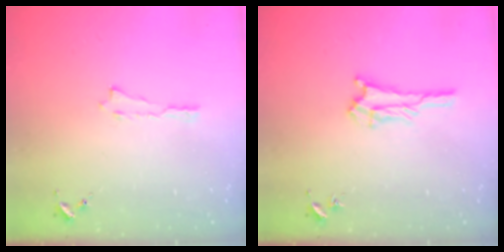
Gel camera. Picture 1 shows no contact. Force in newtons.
{"total": 2.3, "press": 2.2, "slide": 0.2}